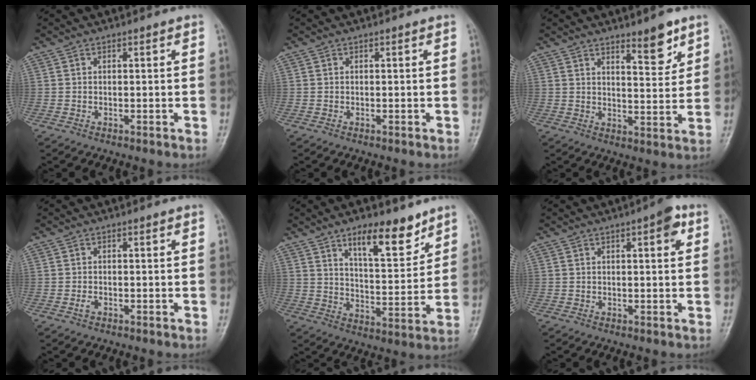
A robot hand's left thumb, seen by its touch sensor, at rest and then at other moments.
{"total": 0.0}
{"total": 6.7, "force": [4.5, 2.0, 4.4], "torque": [-0.048, -0.036, 0.067]}
{"total": 0.9, "force": [-0.4, 0.6, 0.6], "torque": [-0.011, -0.001, -0.008]}
{"total": 11.9, "force": [8.0, 4.4, 7.7], "torque": [-0.092, -0.057, 0.132]}
{"total": 5.5, "force": [2.3, 1.5, 4.7], "torque": [-0.052, -0.003, 0.025]}